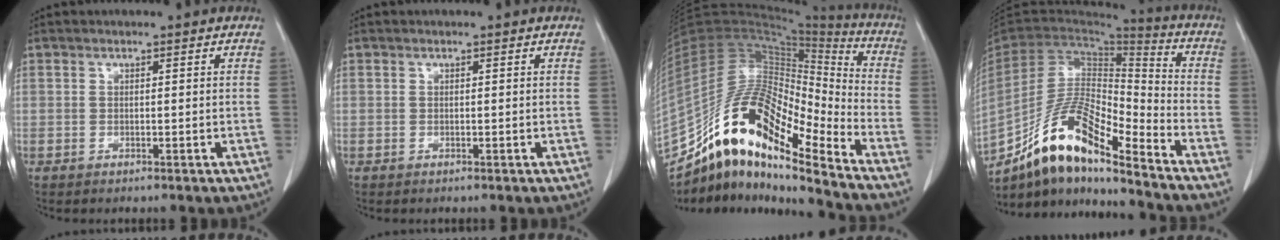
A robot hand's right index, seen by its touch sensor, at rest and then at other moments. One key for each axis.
{"total": 0.0}
{"total": 19.1, "fx": -14.3, "fy": 3.6, "fz": 12.1, "tx": -0.235, "ty": 0.041, "tz": -0.262}
{"total": 15.9, "fx": -12.1, "fy": 2.8, "fz": 9.8, "tx": -0.184, "ty": 0.017, "tz": -0.220}